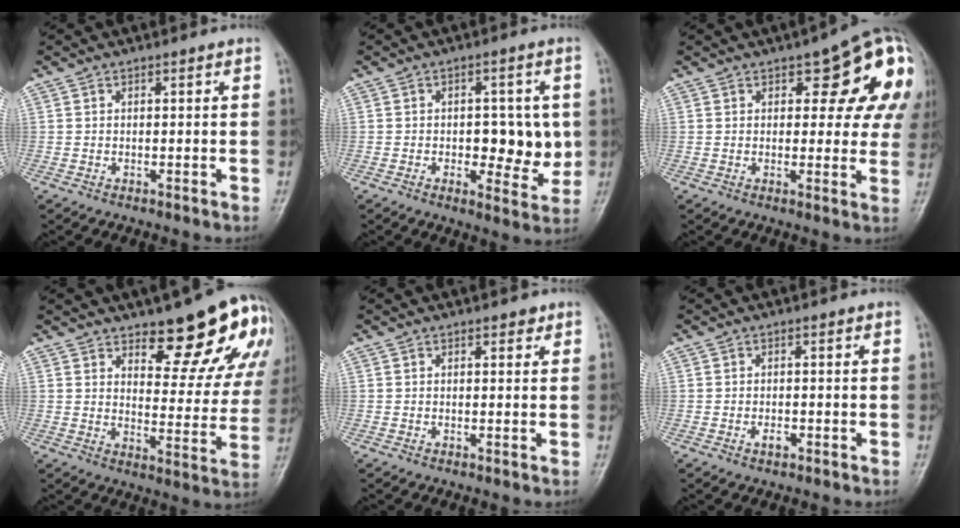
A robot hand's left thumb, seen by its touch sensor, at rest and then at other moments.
{"total": 9.8, "force": [-0.3, 5.2, 8.3], "torque": [-0.071, -0.005, 0.001]}
{"total": 14.9, "force": [5.4, 6.2, 12.5], "torque": [-0.117, -0.003, 0.056]}
{"total": 16.0, "force": [11.1, 5.3, 10.2], "torque": [-0.083, -0.089, 0.146]}
{"total": 1.6, "force": [1.0, 0.8, 1.0], "torque": [-0.004, -0.003, 0.009]}
{"total": 1.6, "force": [-0.6, 0.9, 1.2], "torque": [-0.017, 0.003, -0.011]}